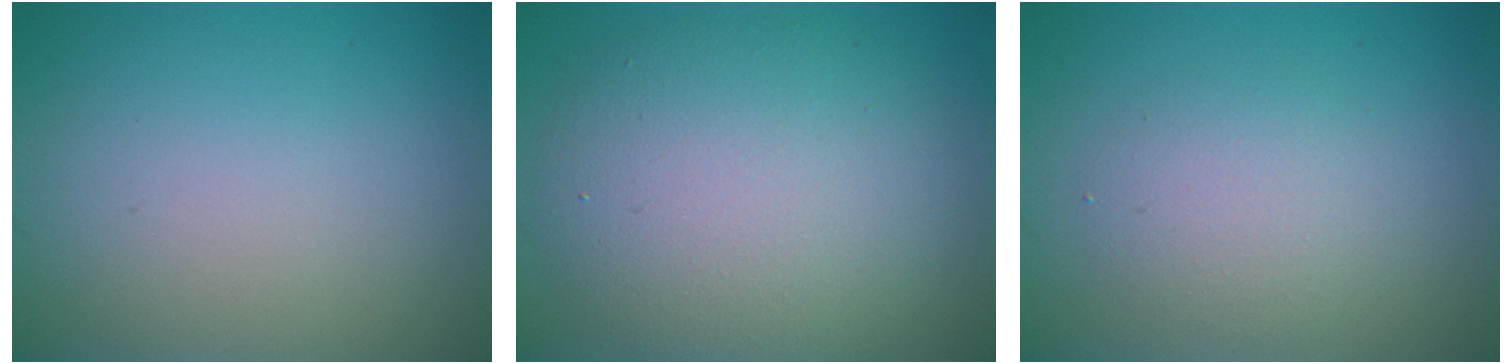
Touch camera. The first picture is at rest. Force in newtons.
{"total": 8.8, "press": 8.8, "slide": 0.8}
{"total": 2.5, "press": 2.5, "slide": 0.2}